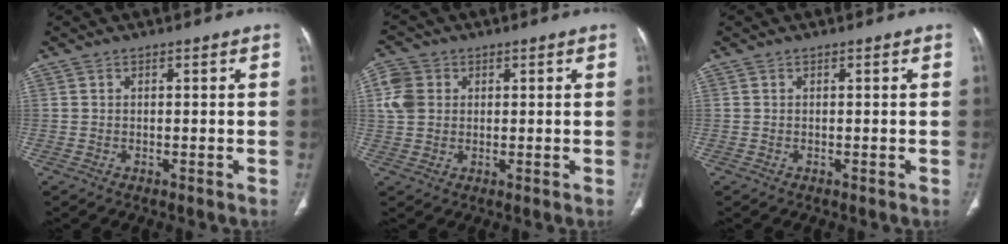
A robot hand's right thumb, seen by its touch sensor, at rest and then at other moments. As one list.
[{"total": 5.7, "force": [1.3, 4.8, 2.9], "torque": [-0.058, 0.006, 0.024]}, {"total": 0.0}]